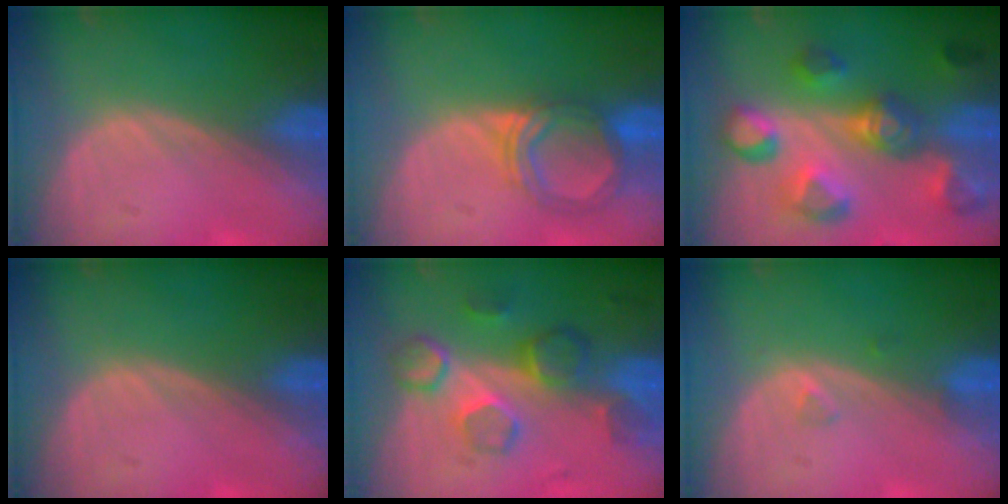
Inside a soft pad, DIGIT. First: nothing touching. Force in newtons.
{"total": 5.5, "press": 5.2, "slide": 1.8}
{"total": 10.1, "press": 9.8, "slide": 2.4}
{"total": 0.0}
{"total": 8.7, "press": 7.9, "slide": 3.6}
{"total": 1.0, "press": 1.0, "slide": 0.2}